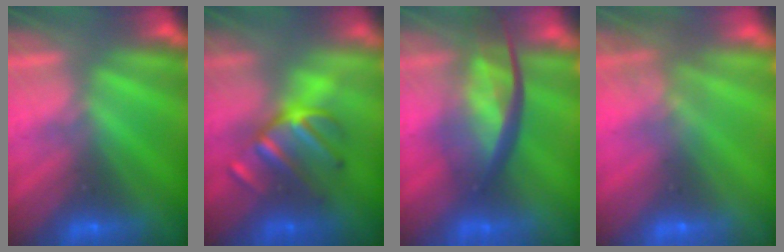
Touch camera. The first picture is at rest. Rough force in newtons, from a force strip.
{"total": 2.8}
{"total": 10.2}
{"total": 9.2}